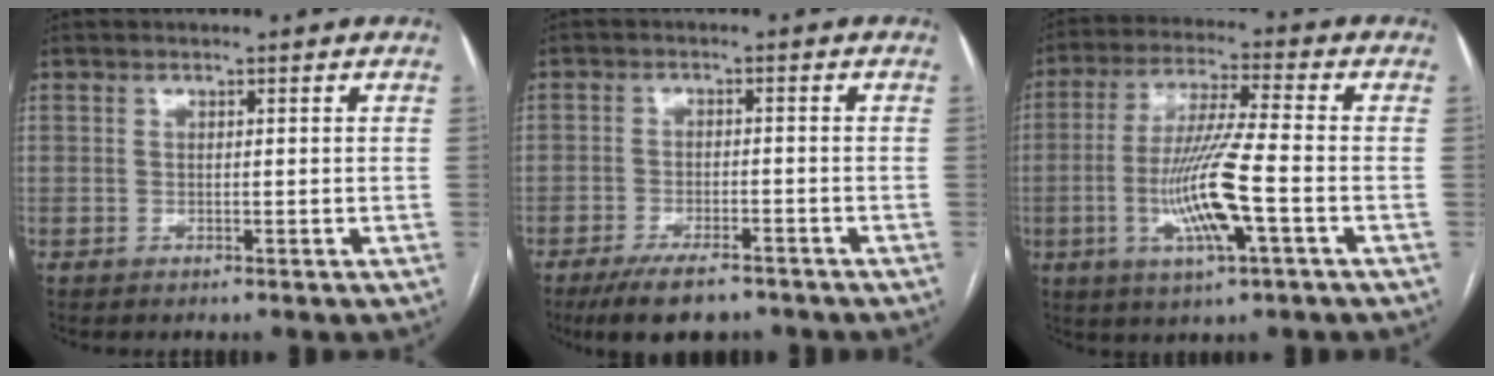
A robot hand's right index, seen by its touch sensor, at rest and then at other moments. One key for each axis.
{"total": 7.9, "fx": -6.1, "fy": 2.6, "fz": 4.2, "tx": -0.071, "ty": -0.009, "tz": -0.101}
{"total": 12.0, "fx": -3.2, "fy": 0.6, "fz": 11.6, "tx": -0.233, "ty": -0.009, "tz": -0.061}